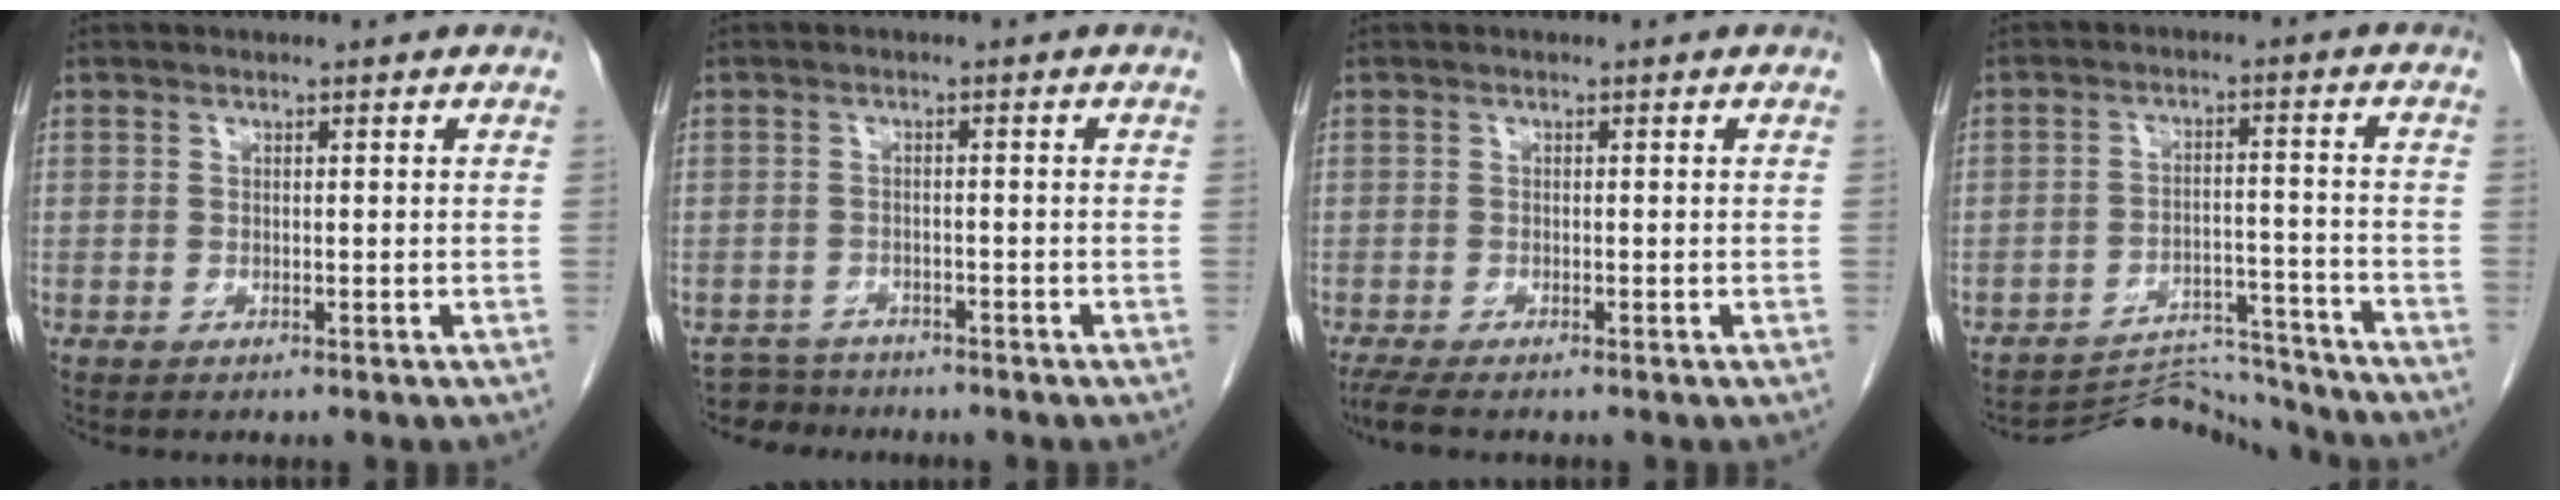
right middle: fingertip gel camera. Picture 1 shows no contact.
{"total": 3.5, "force": [-3.3, 0.9, -0.9], "torque": [0.015, -0.007, -0.056]}
{"total": 3.2, "force": [-2.7, 0.2, 1.8], "torque": [-0.037, -0.011, -0.046]}
{"total": 8.4, "force": [-8.3, 0.4, -1.3], "torque": [0.022, 0.018, -0.133]}